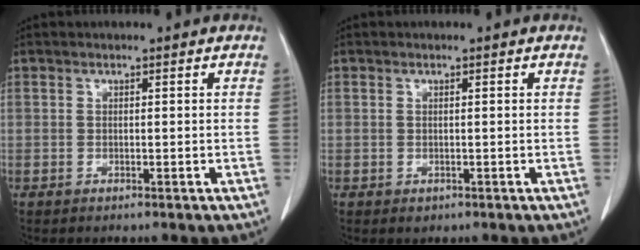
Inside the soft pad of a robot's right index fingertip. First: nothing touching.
{"total": 0.7, "force": [-0.1, 0.5, 0.4], "torque": [-0.006, 0.000, 0.003]}